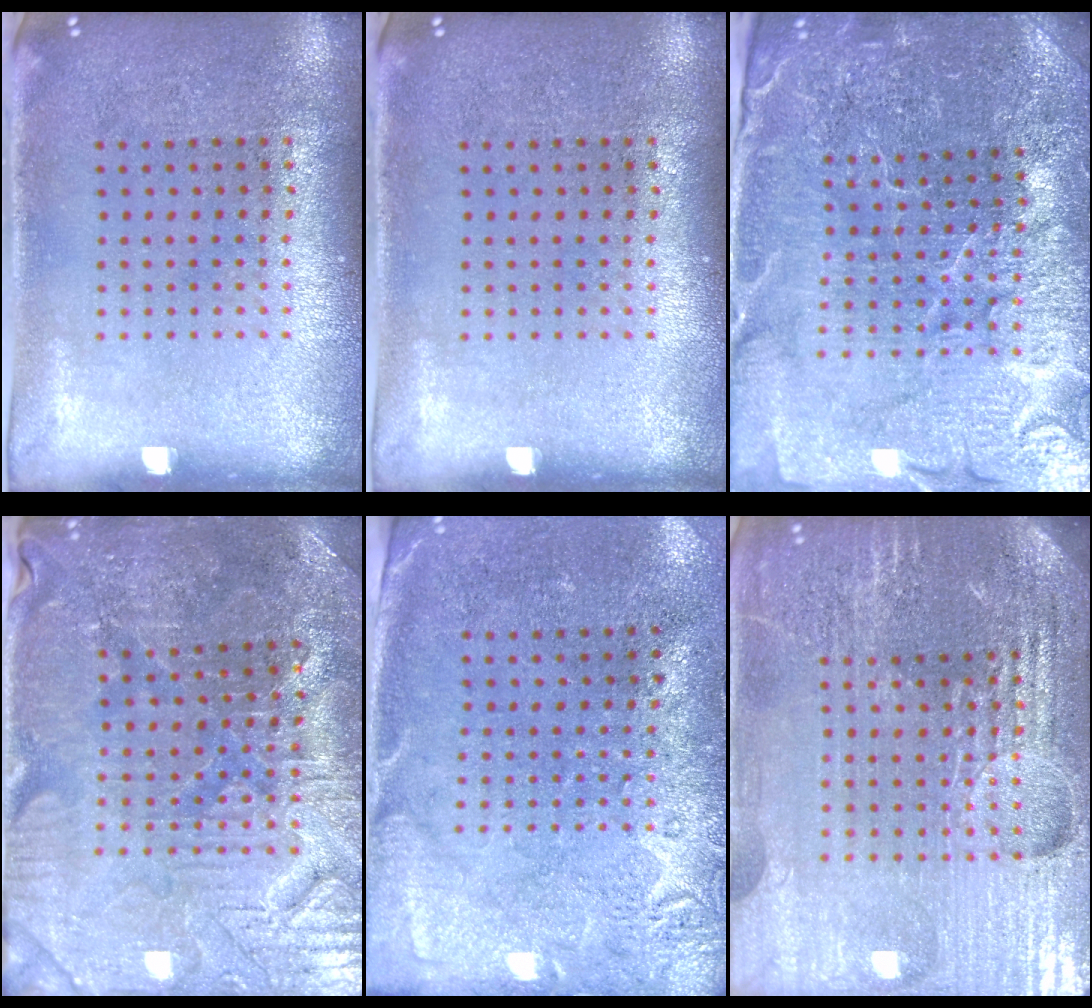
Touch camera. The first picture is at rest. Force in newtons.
{"total": 0.0}
{"total": 5.2, "press": 4.9, "slide": 1.9}
{"total": 3.5, "press": 3.5, "slide": 0.5}
{"total": 2.7, "press": 2.2, "slide": 1.7}
{"total": 5.7, "press": 5.2, "slide": 2.5}